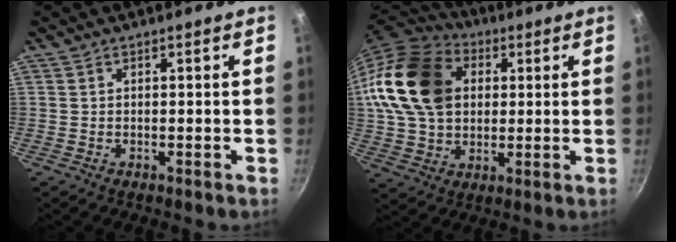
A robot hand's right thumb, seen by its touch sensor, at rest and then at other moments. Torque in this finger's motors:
{"motor_torque": [1.17, 2.11, 1.06, -0.83, 0.29]}